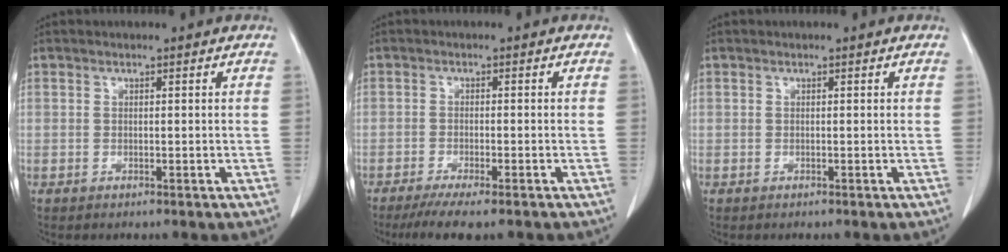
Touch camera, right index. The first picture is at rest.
{"total": 6.6, "force": [-5.1, 0.6, 4.2], "torque": [-0.060, -0.014, -0.078]}
{"total": 0.0}